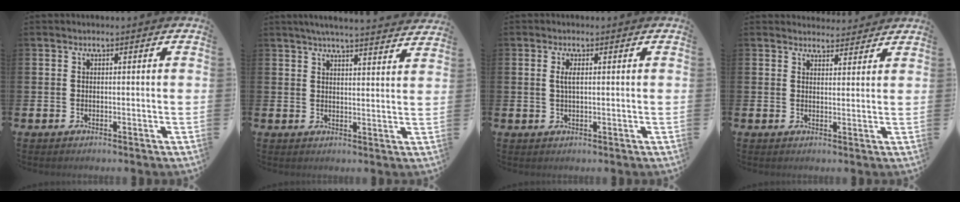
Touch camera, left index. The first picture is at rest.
{"total": 5.0, "force": [4.8, -0.5, 1.2], "torque": [-0.025, -0.028, 0.083]}
{"total": 1.7, "force": [0.5, 0.5, 1.6], "torque": [-0.032, 0.003, 0.007]}
{"total": 3.0, "force": [2.9, 0.6, -0.2], "torque": [0.006, -0.017, 0.051]}